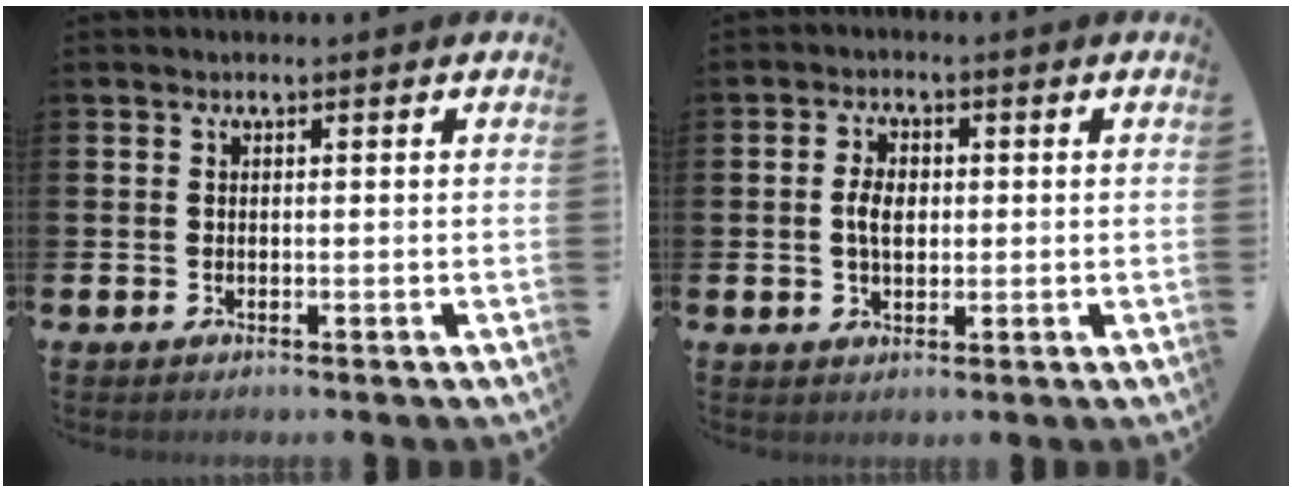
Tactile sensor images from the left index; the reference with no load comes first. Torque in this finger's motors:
{"motor_torque": [0.85, -0.11, 0.13, 0.07]}